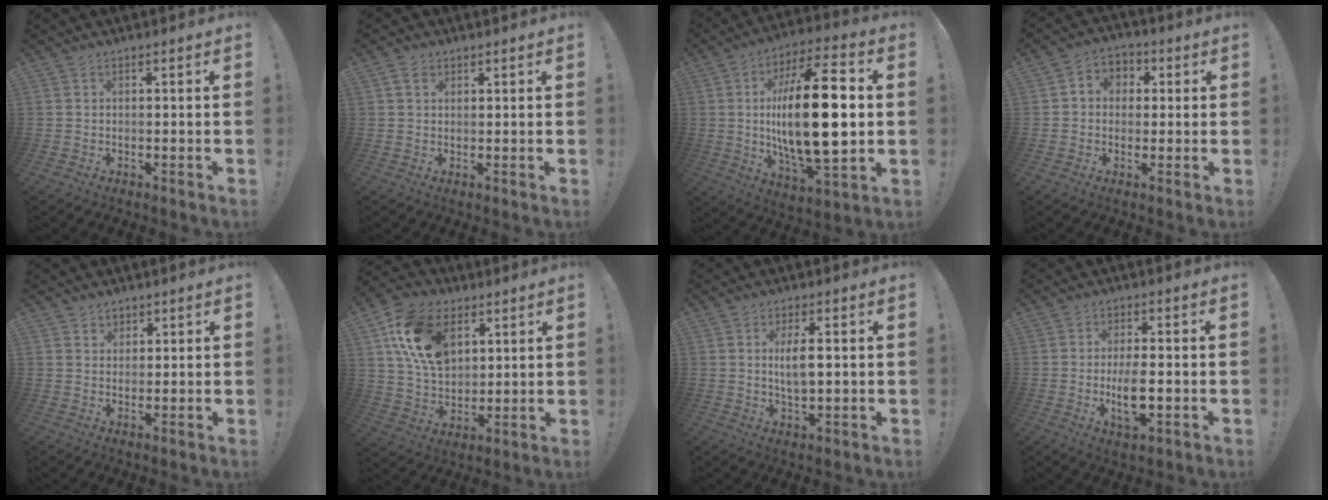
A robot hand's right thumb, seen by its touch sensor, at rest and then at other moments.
{"total": 2.4, "force": [1.4, 1.4, 1.4], "torque": [-0.021, 0.000, 0.025]}
{"total": 26.2, "force": [1.1, 9.3, 24.5], "torque": [-0.435, -0.008, 0.008]}
{"total": 5.5, "force": [-0.1, 5.2, 1.9], "torque": [-0.023, 0.013, 0.000]}
{"total": 3.4, "force": [2.5, 2.4, 0.1], "torque": [0.011, -0.016, 0.043]}
{"total": 18.4, "force": [7.2, 12.4, 11.5], "torque": [-0.199, -0.022, 0.140]}
{"total": 5.9, "force": [1.1, 2.0, 5.5], "torque": [-0.088, -0.010, 0.012]}
{"total": 8.1, "force": [-1.3, 2.8, 7.5], "torque": [-0.134, -0.010, -0.025]}